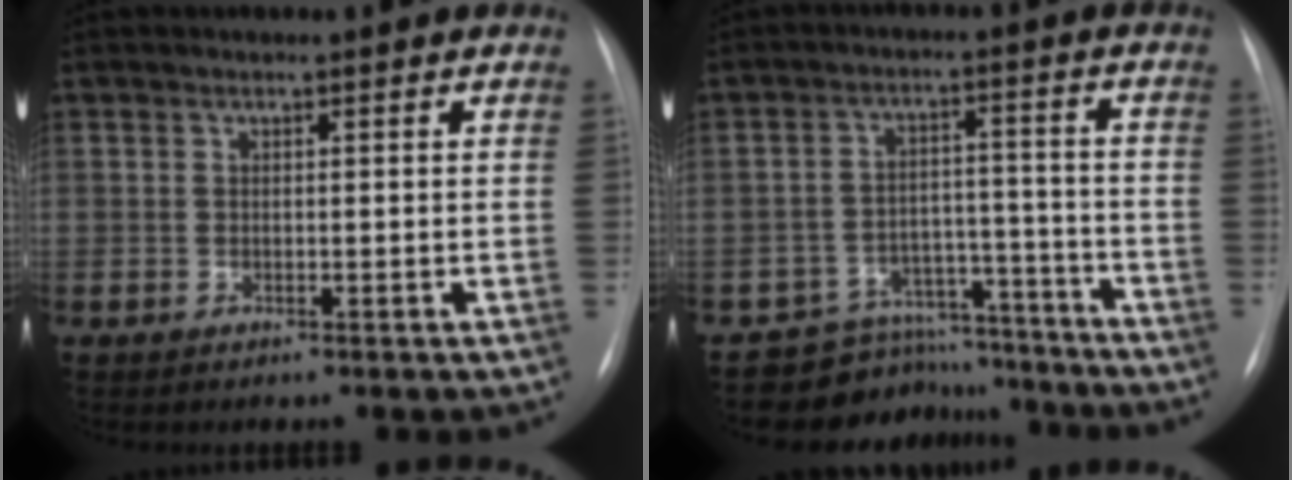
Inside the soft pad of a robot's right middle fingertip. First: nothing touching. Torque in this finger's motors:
{"motor_torque": [0.67, -0.86, 0.26, 0.01]}